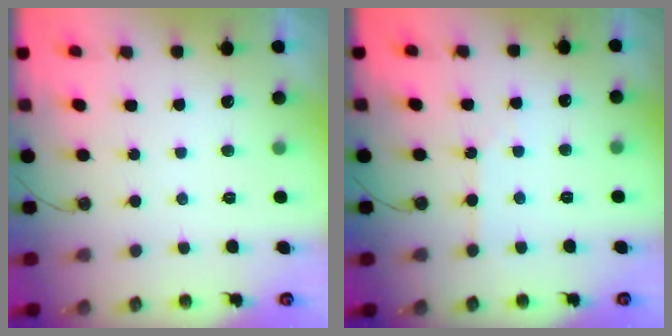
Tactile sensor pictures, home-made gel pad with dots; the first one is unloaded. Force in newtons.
{"total": 3.1, "press": 3.0, "slide": 0.5}